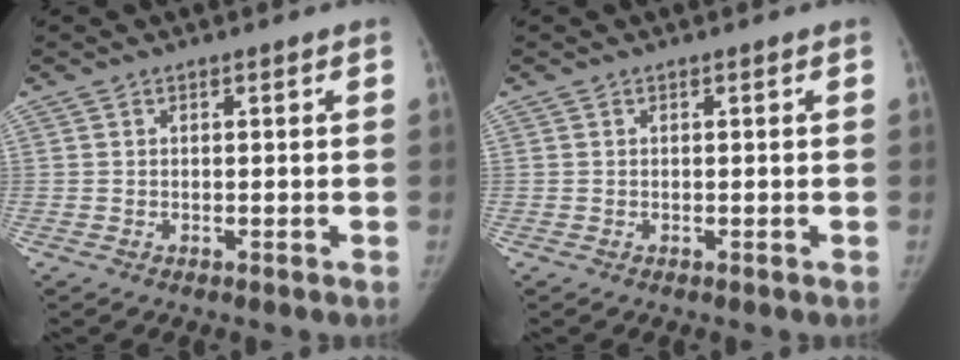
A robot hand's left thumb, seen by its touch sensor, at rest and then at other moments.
{"total": 0.0}